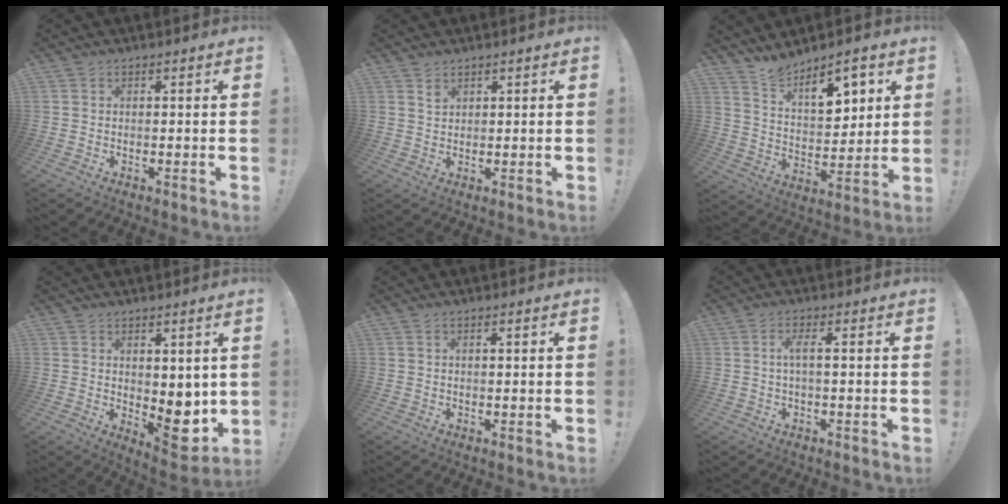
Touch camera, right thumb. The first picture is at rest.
{"total": 1.9, "force": [1.4, 1.1, 0.7], "torque": [-0.005, -0.008, 0.024]}
{"total": 12.2, "force": [9.0, 5.0, 6.6], "torque": [-0.092, -0.057, 0.159]}
{"total": 8.3, "force": [0.2, 5.3, 6.3], "torque": [-0.047, -0.020, 0.015]}
{"total": 0.9, "force": [0.3, 0.0, 0.8], "torque": [-0.024, 0.003, 0.007]}
{"total": 3.5, "force": [0.1, 0.2, 3.5], "torque": [-0.069, -0.002, -0.003]}